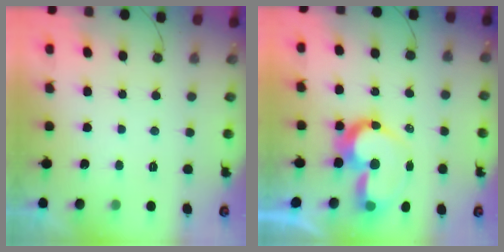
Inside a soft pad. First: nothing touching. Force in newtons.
{"total": 12.6, "press": 12.3, "slide": 2.5}